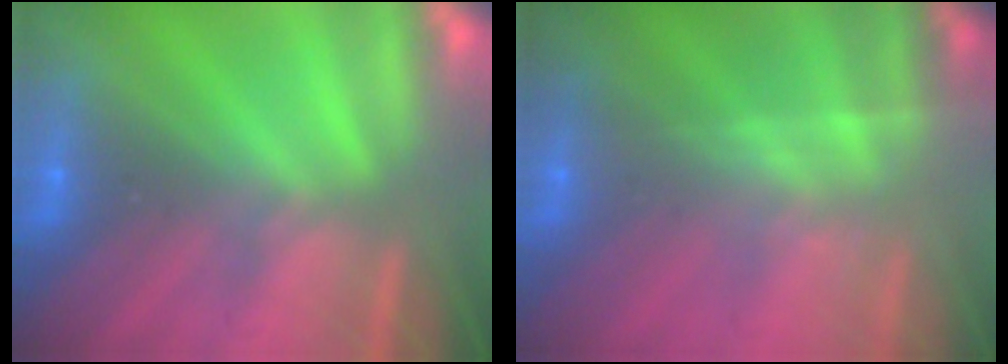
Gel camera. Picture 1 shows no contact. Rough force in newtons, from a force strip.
{"total": 1.7}